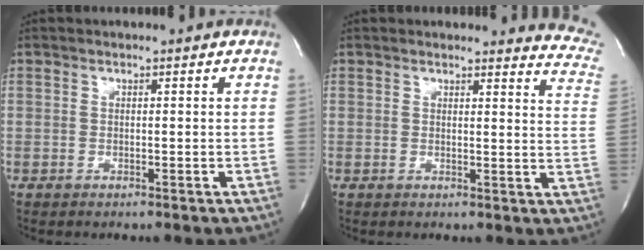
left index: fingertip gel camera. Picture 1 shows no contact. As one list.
[{"total": 9.8, "force": [9.6, 1.3, 1.4], "torque": [0.017, -0.091, 0.059]}]